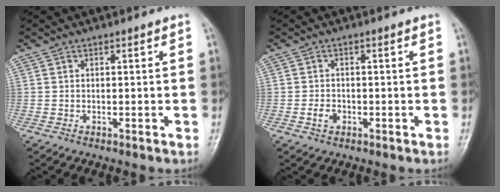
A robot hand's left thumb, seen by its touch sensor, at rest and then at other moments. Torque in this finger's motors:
{"motor_torque": [-0.11, 0.45, 0.27, 0.06, -0.02]}